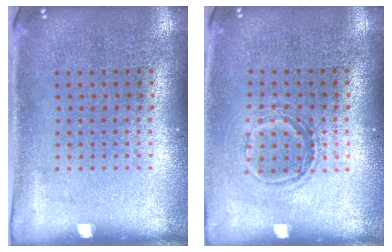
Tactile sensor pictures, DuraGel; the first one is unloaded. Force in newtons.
{"total": 1.2, "press": 1.0, "slide": 0.6}